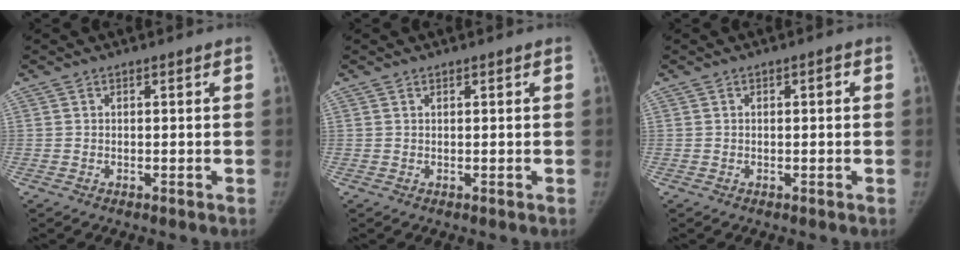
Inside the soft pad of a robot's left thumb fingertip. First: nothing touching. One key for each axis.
{"total": 0.0}
{"total": 1.4, "fx": 0.2, "fy": 0.6, "fz": 1.3, "tx": -0.020, "ty": 0.009, "tz": 0.002}